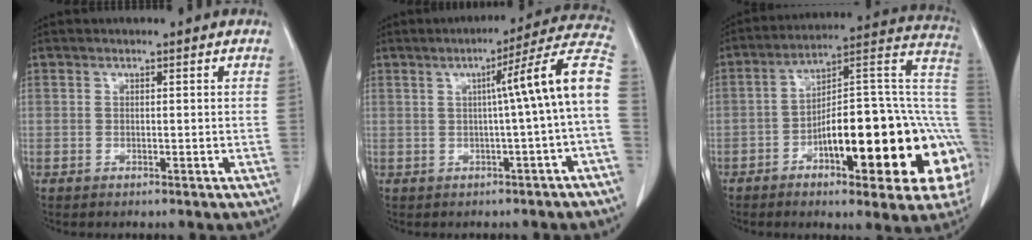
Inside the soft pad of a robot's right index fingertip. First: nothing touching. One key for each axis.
{"total": 11.1, "fx": -0.3, "fy": -1.6, "fz": 11.0, "tx": -0.135, "ty": 0.025, "tz": -0.011}
{"total": 26.1, "fx": -7.2, "fy": 6.7, "fz": 24.2, "tx": -0.240, "ty": 0.027, "tz": -0.098}